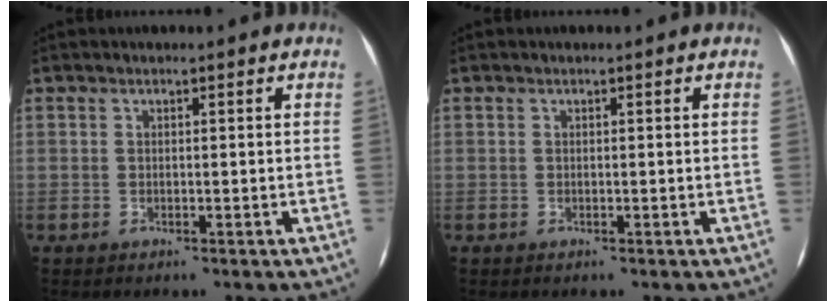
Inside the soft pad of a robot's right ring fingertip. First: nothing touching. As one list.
[{"total": 0.0}]